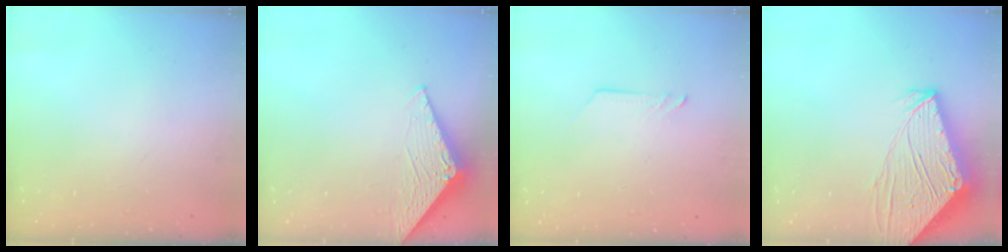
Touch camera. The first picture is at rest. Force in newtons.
{"total": 3.1, "press": 3.1, "slide": 0.2}
{"total": 1.2, "press": 1.2, "slide": 0.1}
{"total": 13.1, "press": 13.0, "slide": 1.8}